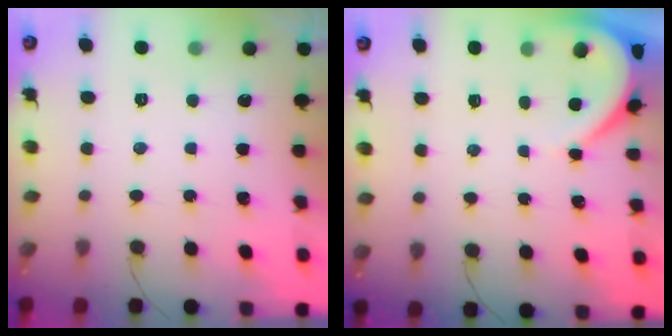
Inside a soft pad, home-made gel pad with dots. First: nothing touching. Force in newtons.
{"total": 3.5, "press": 3.5, "slide": 0.5}